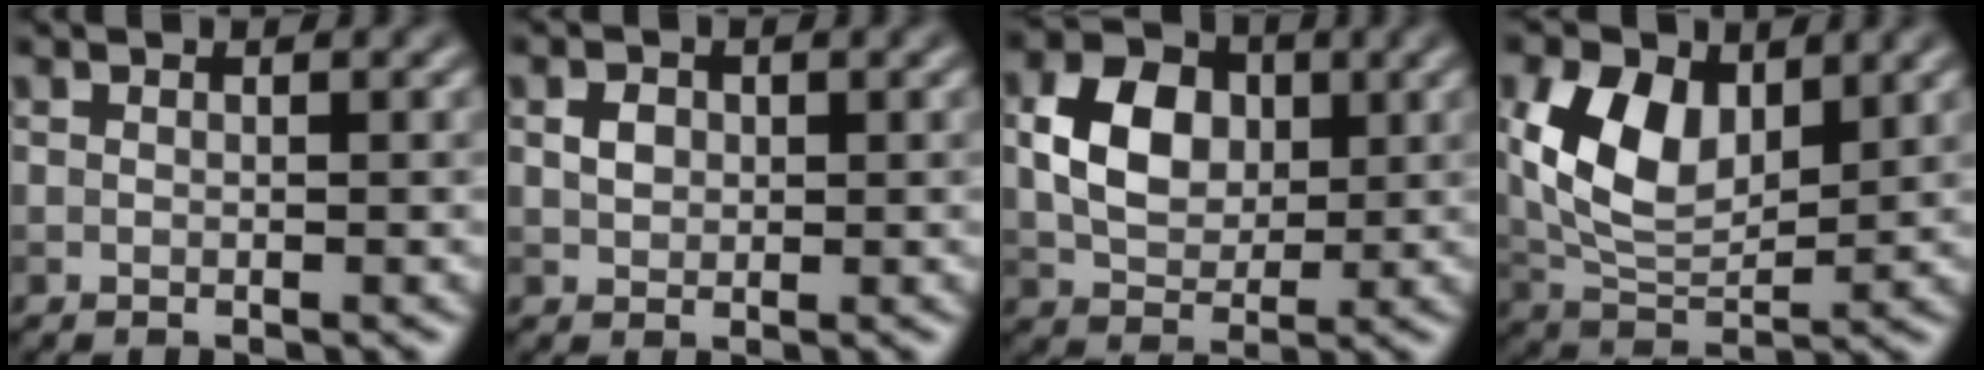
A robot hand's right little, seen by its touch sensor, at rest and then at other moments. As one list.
[{"total": 1.5, "force": [0.1, 1.3, 0.8], "torque": [-0.017, 0.002, 0.001]}, {"total": 6.0, "force": [0.7, 4.5, 4.0], "torque": [-0.077, 0.005, 0.014]}, {"total": 7.5, "force": [2.2, 4.6, 5.5], "torque": [-0.116, -0.002, 0.044]}]